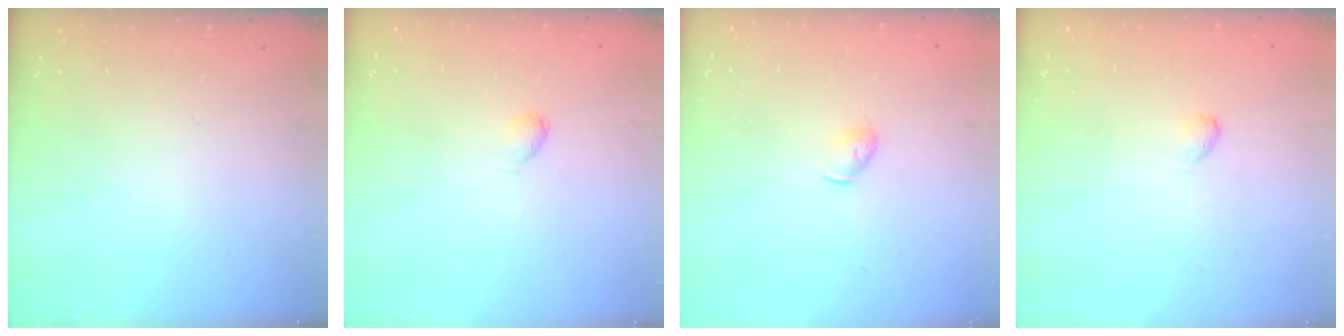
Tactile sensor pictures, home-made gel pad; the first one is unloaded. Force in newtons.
{"total": 3.0, "press": 3.0, "slide": 0.5}
{"total": 4.3, "press": 4.2, "slide": 0.9}
{"total": 2.9, "press": 2.9, "slide": 0.4}